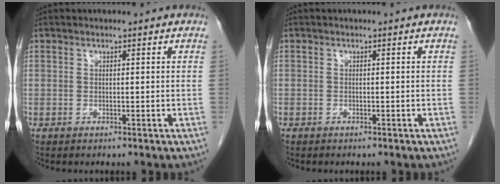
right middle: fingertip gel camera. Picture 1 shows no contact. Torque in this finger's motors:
{"motor_torque": [1.12, -1.01, -0.06, -0.21]}